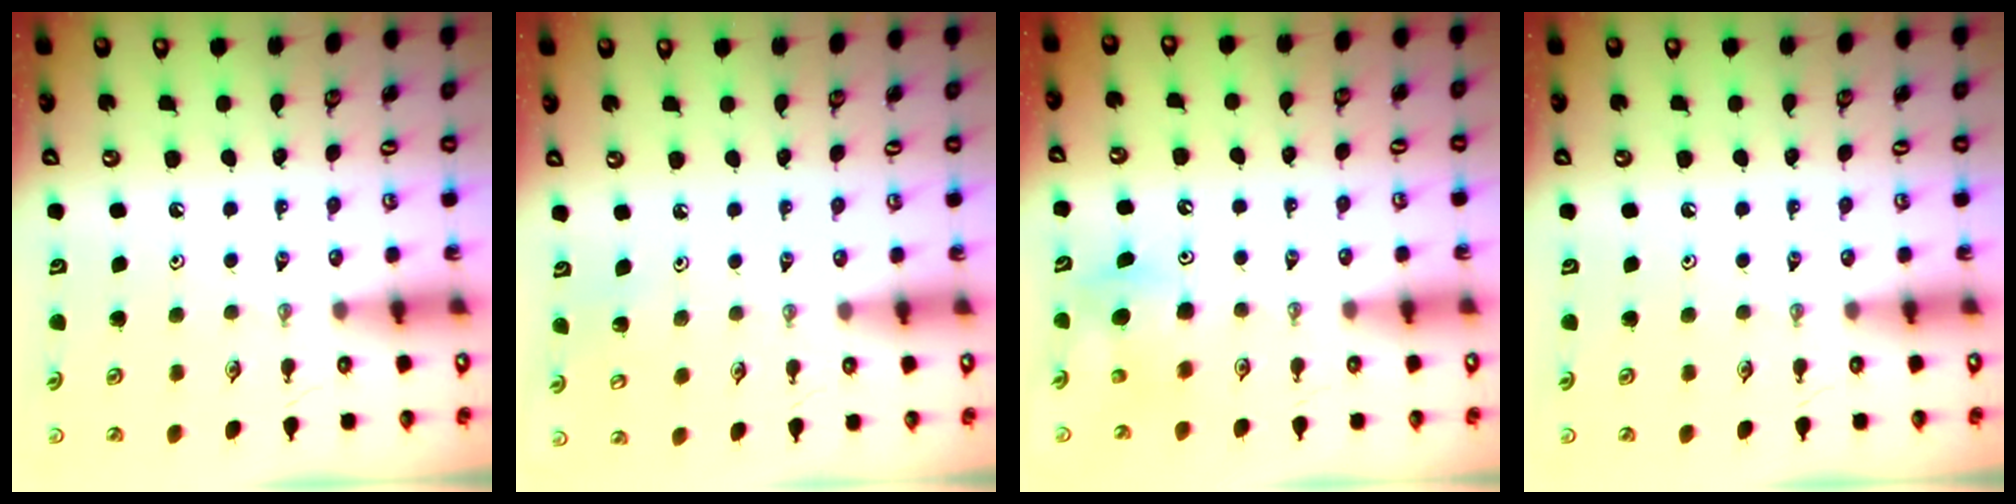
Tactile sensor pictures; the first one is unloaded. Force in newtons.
{"total": 2.8, "press": 2.8, "slide": 0.2}
{"total": 6.8, "press": 6.8, "slide": 0.4}
{"total": 0.0}